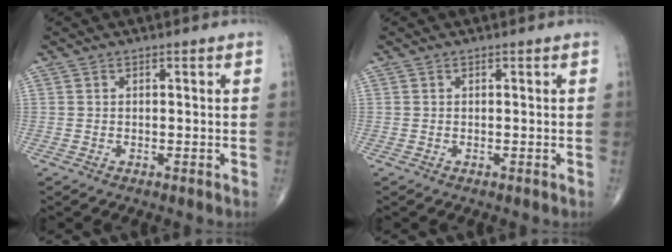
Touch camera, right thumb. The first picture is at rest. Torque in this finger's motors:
{"motor_torque": [0.20, 0.06, -0.04, -0.17, 0.04]}